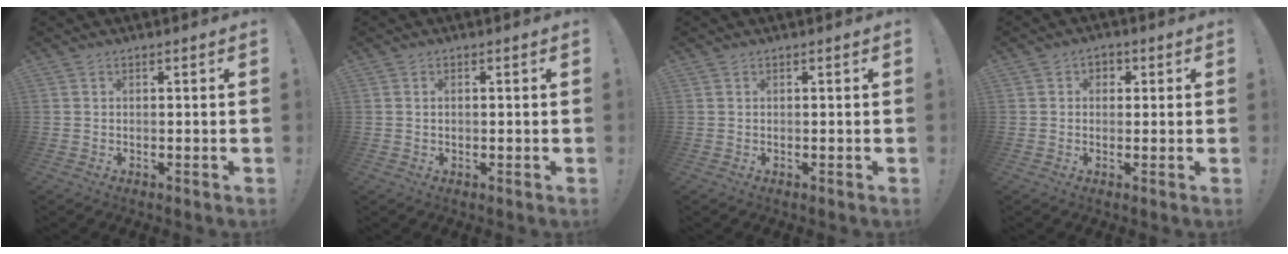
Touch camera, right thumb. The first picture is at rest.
{"total": 0.9, "force": [0.1, 0.5, 0.7], "torque": [-0.015, 0.003, 0.002]}
{"total": 0.0}
{"total": 2.6, "force": [-0.1, 2.4, 1.0], "torque": [-0.010, 0.004, -0.004]}